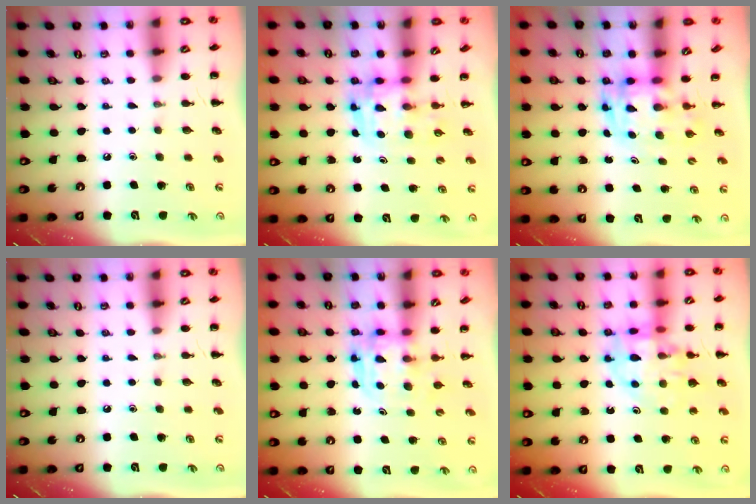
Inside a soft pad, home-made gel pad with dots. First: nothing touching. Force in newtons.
{"total": 3.7, "press": 3.7, "slide": 0.7}
{"total": 3.0, "press": 3.0, "slide": 0.6}
{"total": 0.0}
{"total": 3.6, "press": 3.6, "slide": 0.2}
{"total": 13.7, "press": 13.3, "slide": 3.3}